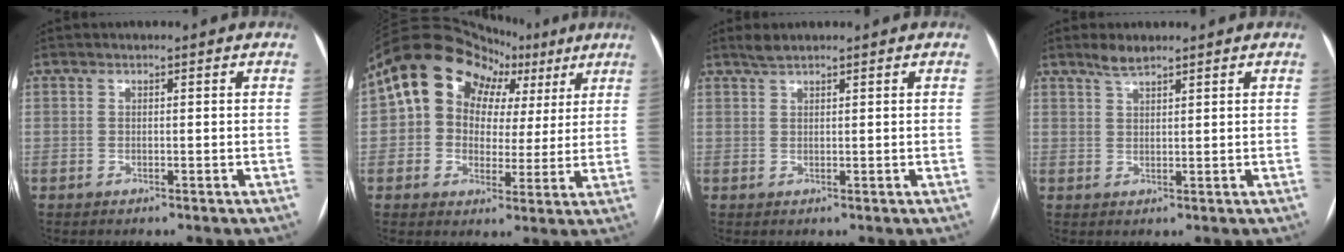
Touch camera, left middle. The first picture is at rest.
{"total": 15.2, "force": [6.3, 11.9, 7.1], "torque": [-0.089, 0.067, 0.095]}
{"total": 1.5, "force": [1.3, 0.2, 0.7], "torque": [-0.018, 0.010, 0.029]}
{"total": 2.4, "force": [2.0, 0.4, 1.2], "torque": [-0.030, 0.006, 0.041]}